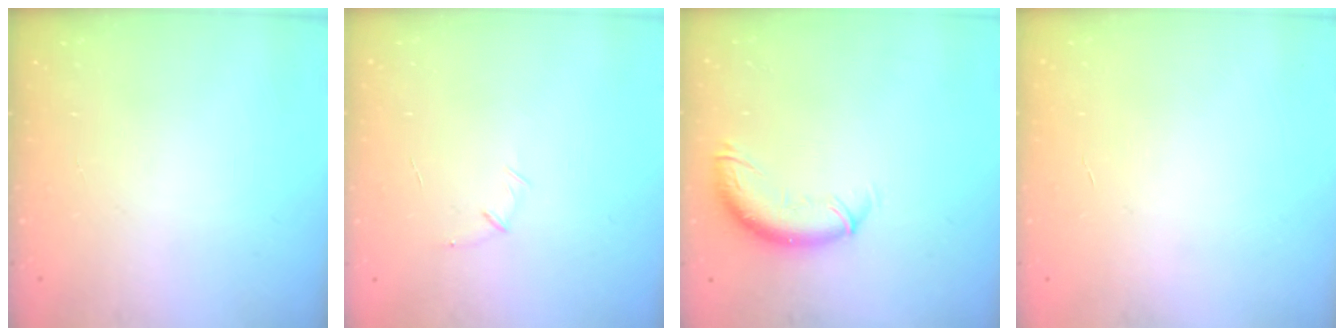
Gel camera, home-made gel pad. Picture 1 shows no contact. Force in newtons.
{"total": 5.2, "press": 5.0, "slide": 1.1}
{"total": 10.6, "press": 10.6, "slide": 1.0}
{"total": 0.0}